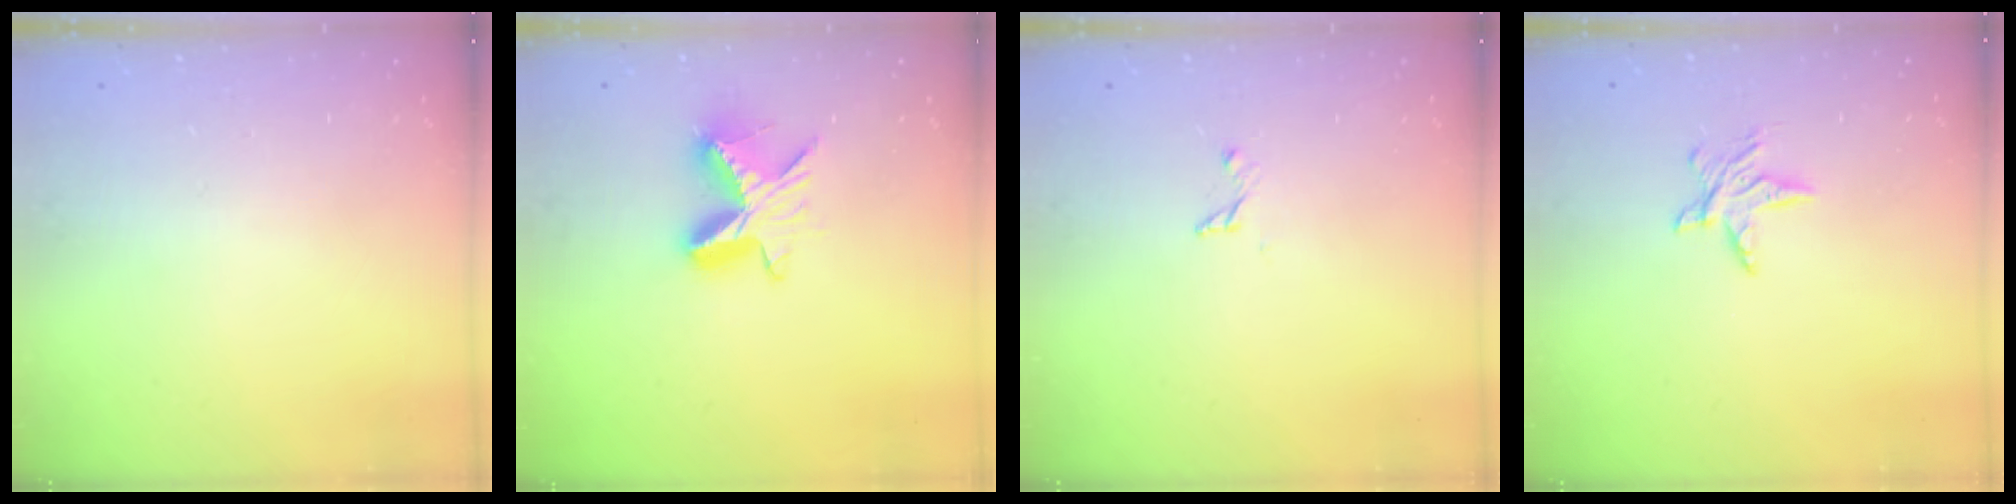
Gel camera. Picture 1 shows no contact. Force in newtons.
{"total": 9.2, "press": 9.2, "slide": 0.3}
{"total": 3.3, "press": 3.3, "slide": 0.2}
{"total": 5.8, "press": 5.8, "slide": 0.5}